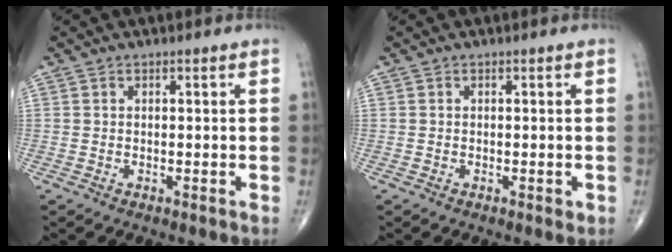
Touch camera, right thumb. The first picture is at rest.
{"total": 0.7, "force": [-0.1, 0.3, 0.6], "torque": [-0.006, -0.001, -0.002]}